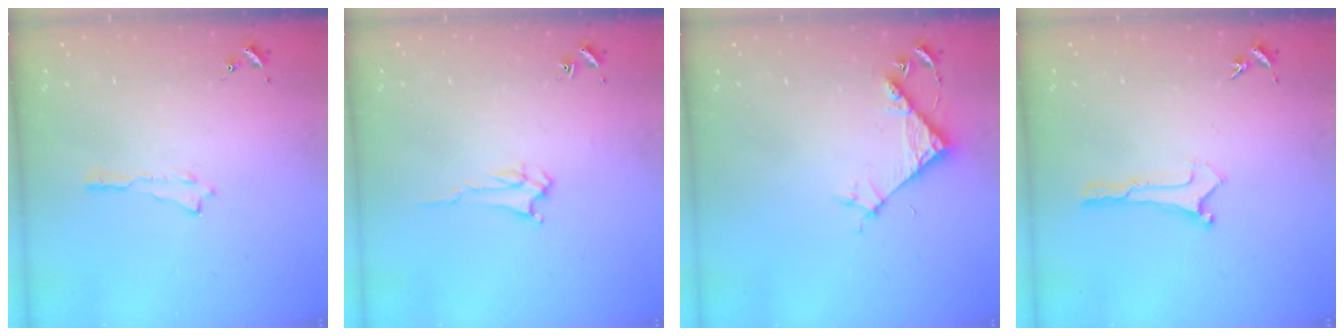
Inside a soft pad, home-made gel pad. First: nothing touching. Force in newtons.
{"total": 2.8, "press": 2.8, "slide": 0.4}
{"total": 5.4, "press": 5.4, "slide": 0.4}
{"total": 0.0}